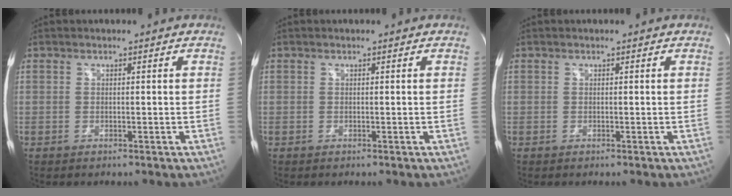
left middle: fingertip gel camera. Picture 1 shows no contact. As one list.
[{"total": 0.0}, {"total": 0.0}]